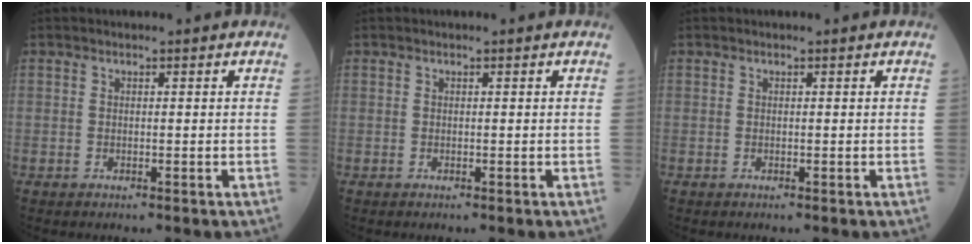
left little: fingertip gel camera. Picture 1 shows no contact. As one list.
[{"total": 0.0}, {"total": 0.0}]